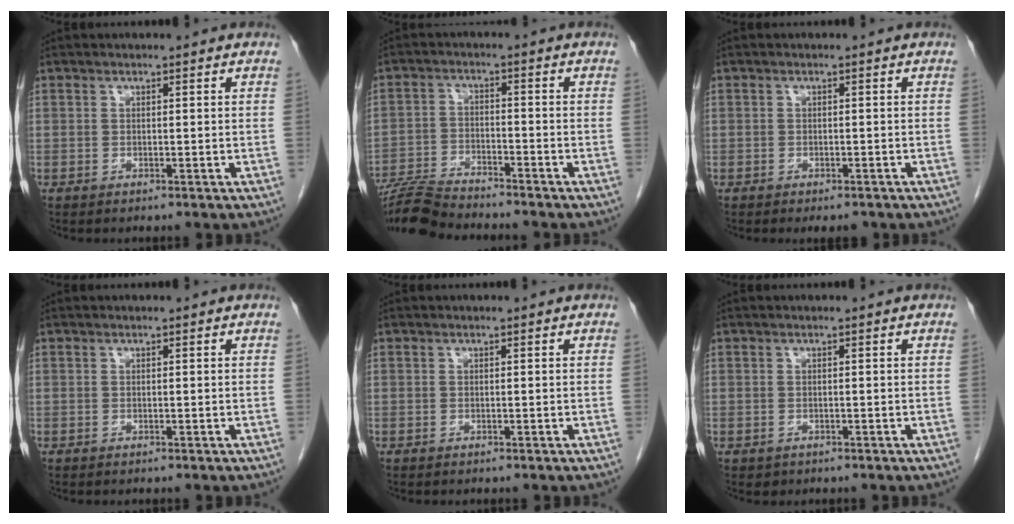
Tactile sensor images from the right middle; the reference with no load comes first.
{"total": 9.0, "force": [-8.6, 0.3, 2.6], "torque": [-0.043, -0.014, -0.155]}
{"total": 2.2, "force": [-1.6, 1.2, 0.9], "torque": [-0.007, 0.001, -0.015]}
{"total": 0.0}
{"total": 0.0}
{"total": 0.7, "force": [-0.3, 0.6, 0.1], "torque": [-0.005, 0.003, 0.001]}